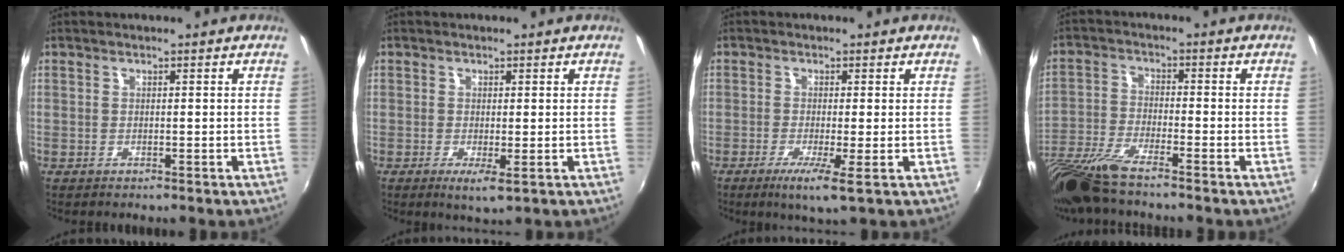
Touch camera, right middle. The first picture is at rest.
{"total": 2.6, "force": [-0.6, 0.2, 2.5], "torque": [-0.048, -0.011, -0.008]}
{"total": 4.6, "force": [-1.8, -0.4, 4.2], "torque": [-0.090, -0.015, -0.034]}
{"total": 10.4, "force": [-8.5, 0.7, 6.0], "torque": [-0.135, -0.029, -0.167]}